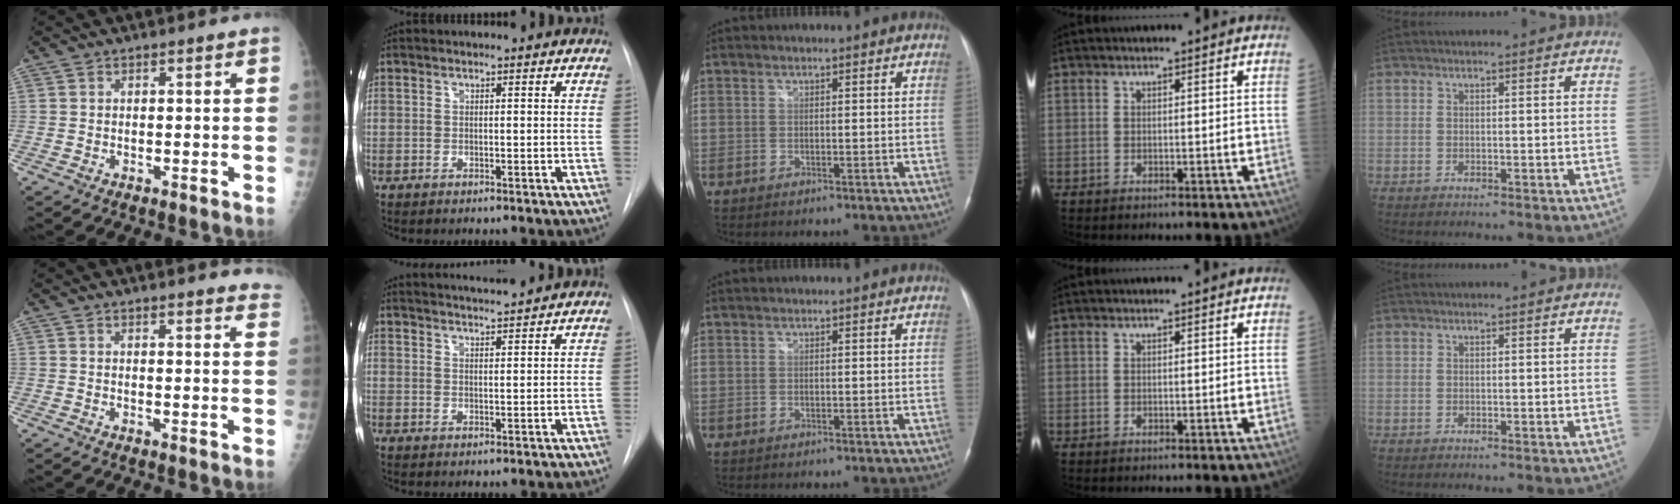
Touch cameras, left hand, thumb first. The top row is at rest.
{"thumb": {"total": 11.0, "force": [10.5, 1.4, 2.8], "torque": [0.002, -0.059, 0.094]}, "index": {"total": 3.8, "force": [3.6, -0.9, 0.7], "torque": [-0.013, 0.002, 0.058]}}